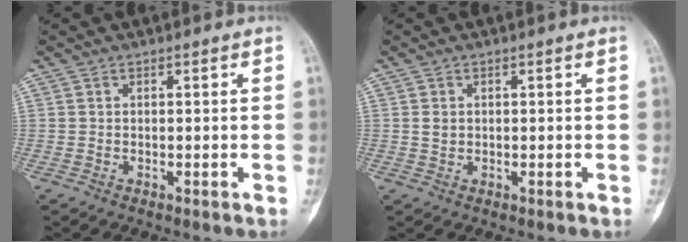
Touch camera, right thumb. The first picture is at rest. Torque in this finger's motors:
{"motor_torque": [0.58, 0.42, 0.40, -0.12, 0.03]}